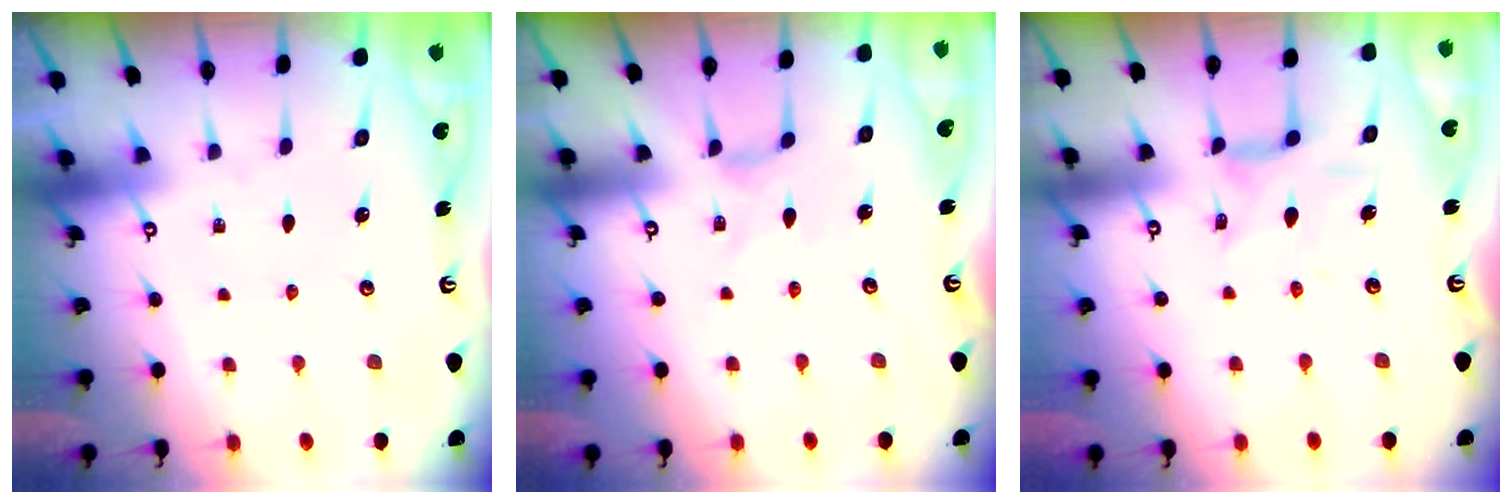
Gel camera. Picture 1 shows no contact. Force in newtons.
{"total": 0.0}
{"total": 5.7, "press": 5.7, "slide": 0.6}